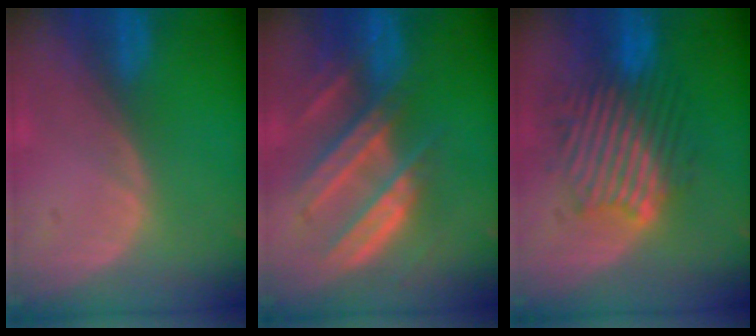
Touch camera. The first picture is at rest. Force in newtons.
{"total": 9.1, "press": 8.3, "slide": 3.8}
{"total": 9.5, "press": 9.4, "slide": 1.5}